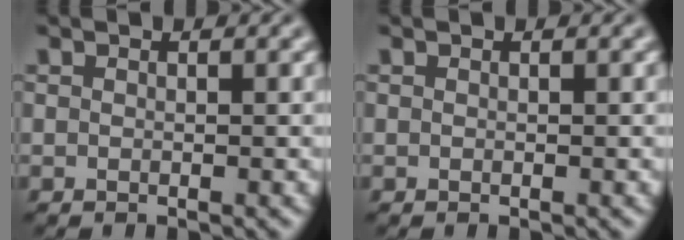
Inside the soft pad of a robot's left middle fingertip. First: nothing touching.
{"total": 0.0}